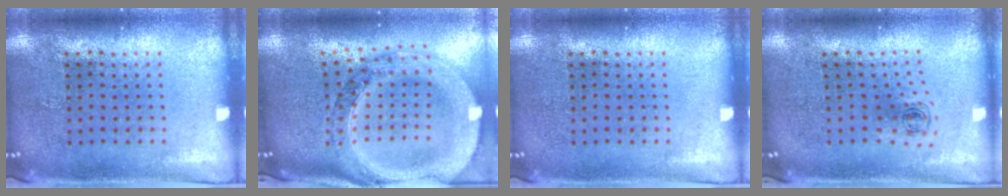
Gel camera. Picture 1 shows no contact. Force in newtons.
{"total": 3.6, "press": 2.9, "slide": 2.1}
{"total": 0.0}
{"total": 0.5, "press": 0.3, "slide": 0.4}